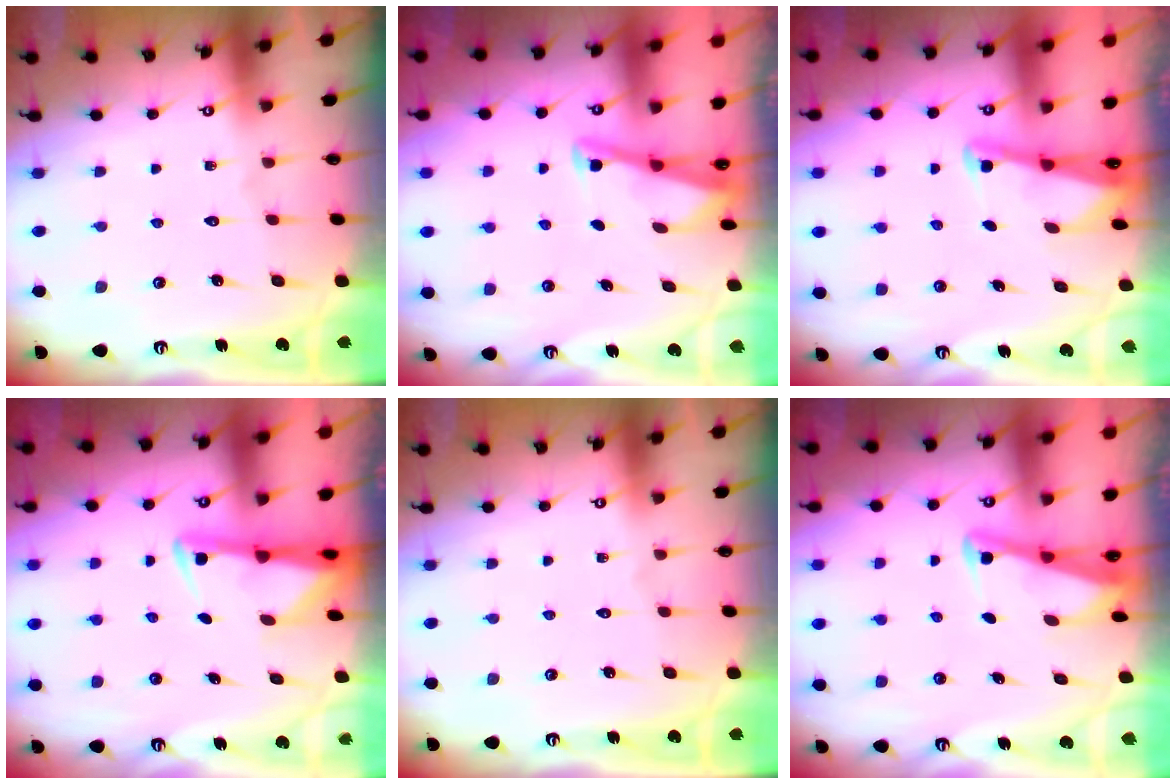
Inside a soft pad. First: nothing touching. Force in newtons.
{"total": 2.9, "press": 2.9, "slide": 0.4}
{"total": 2.2, "press": 2.2, "slide": 0.3}
{"total": 2.9, "press": 2.8, "slide": 0.7}
{"total": 0.0}
{"total": 2.7, "press": 2.6, "slide": 0.4}